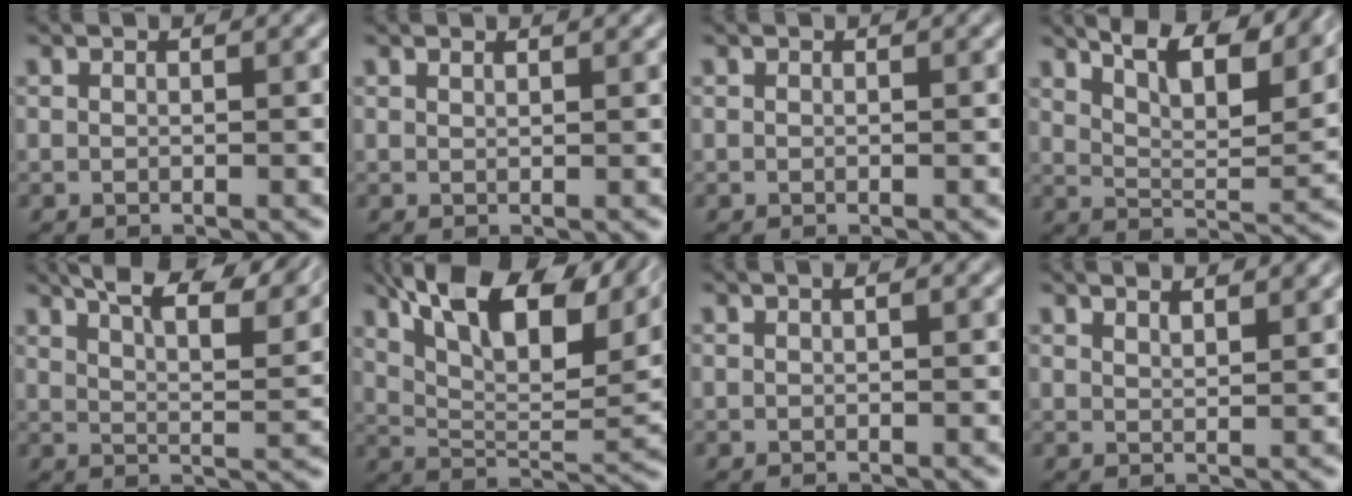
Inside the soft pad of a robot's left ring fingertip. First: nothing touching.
{"total": 1.1, "force": [0.7, 0.4, 0.6], "torque": [-0.002, 0.010, 0.001]}
{"total": 0.0}
{"total": 10.3, "force": [7.2, 3.0, 6.7], "torque": [-0.125, 0.020, 0.106]}
{"total": 11.4, "force": [8.5, 2.8, 7.2], "torque": [-0.123, 0.029, 0.111]}
{"total": 14.6, "force": [7.9, 5.8, 10.8], "torque": [-0.200, 0.038, 0.145]}
{"total": 0.7, "force": [0.2, 0.2, 0.6], "torque": [-0.002, 0.002, -0.002]}
{"total": 2.7, "force": [2.1, 0.9, 1.5], "torque": [-0.006, 0.018, 0.019]}